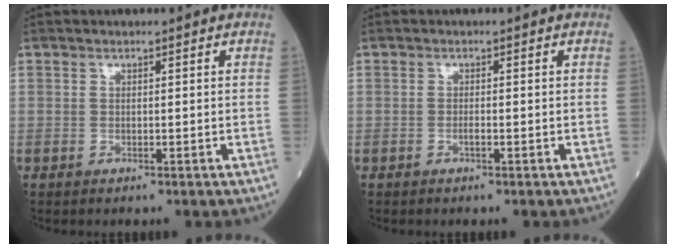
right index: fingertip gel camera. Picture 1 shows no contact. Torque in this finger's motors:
{"motor_torque": [0.43, -0.09, 0.19, 0.04]}